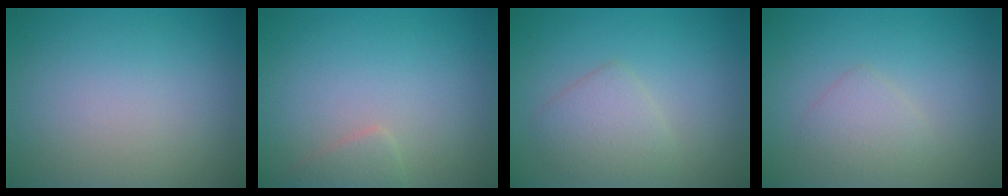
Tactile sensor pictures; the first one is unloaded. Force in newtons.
{"total": 1.3, "press": 1.3, "slide": 0.1}
{"total": 2.6, "press": 2.6, "slide": 0.0}
{"total": 1.8, "press": 1.8, "slide": 0.1}